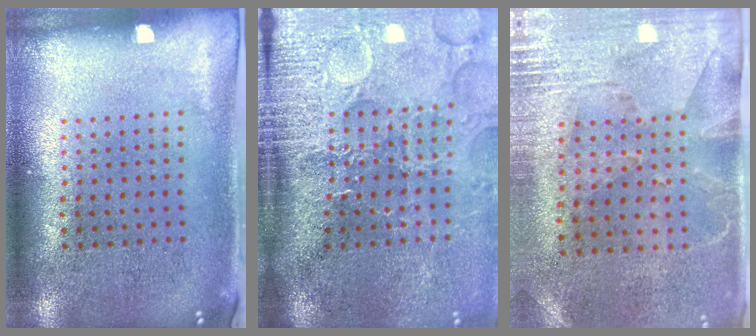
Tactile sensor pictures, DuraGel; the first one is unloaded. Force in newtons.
{"total": 4.5, "press": 3.8, "slide": 2.6}
{"total": 2.7, "press": 2.3, "slide": 1.5}